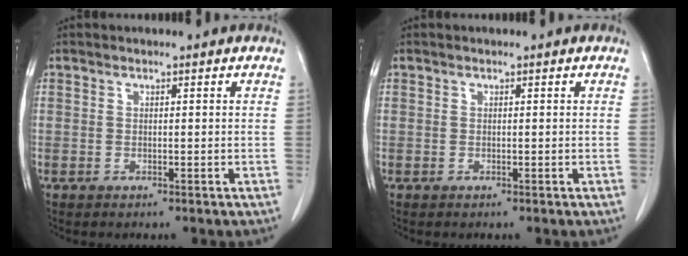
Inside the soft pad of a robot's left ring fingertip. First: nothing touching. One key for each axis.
{"total": 0.0}